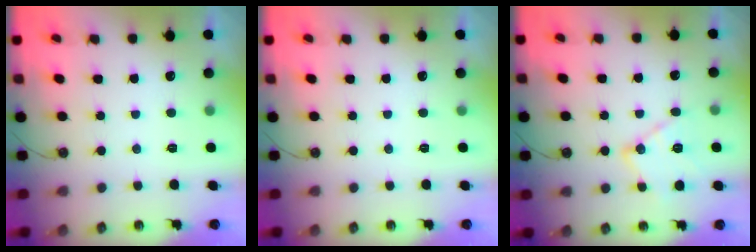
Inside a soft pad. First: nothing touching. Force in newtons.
{"total": 0.0}
{"total": 12.8, "press": 12.7, "slide": 0.8}